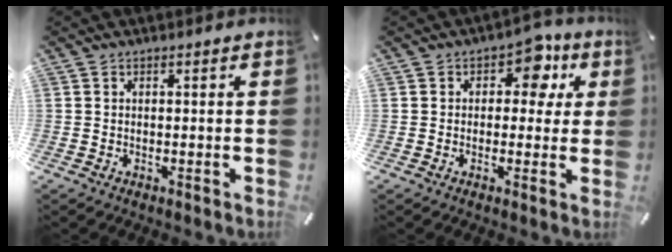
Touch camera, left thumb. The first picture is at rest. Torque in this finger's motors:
{"motor_torque": [0.82, 0.91, 0.50, -0.41, 0.13]}